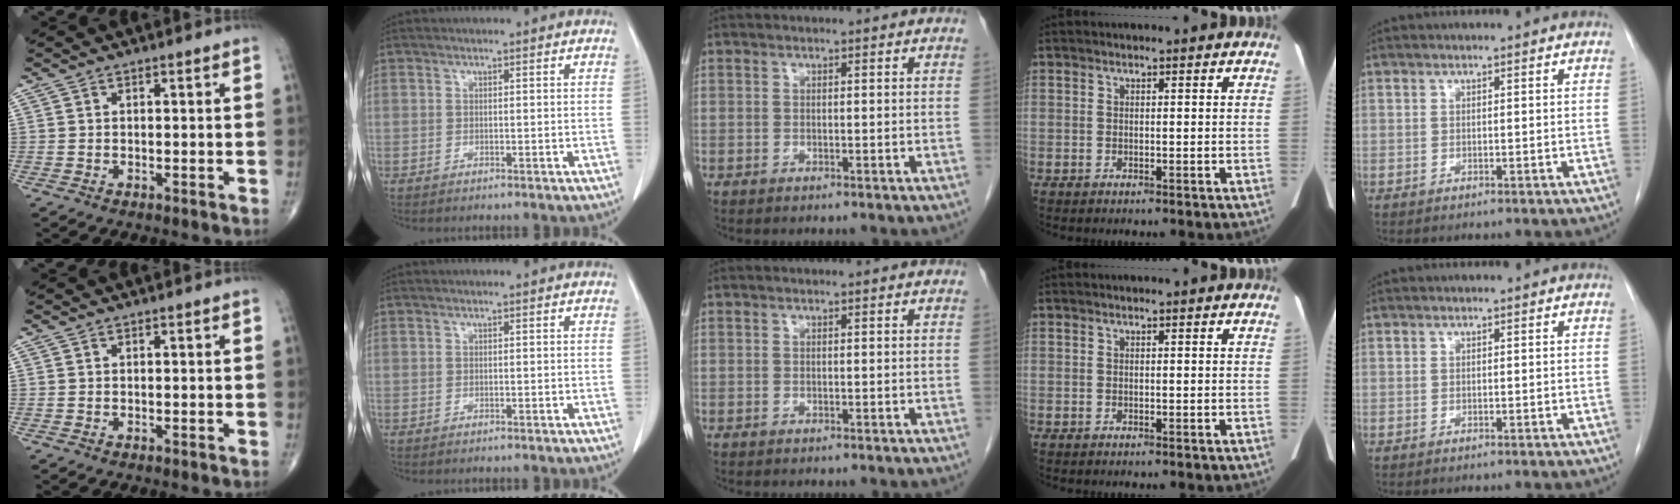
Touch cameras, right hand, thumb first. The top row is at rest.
{}